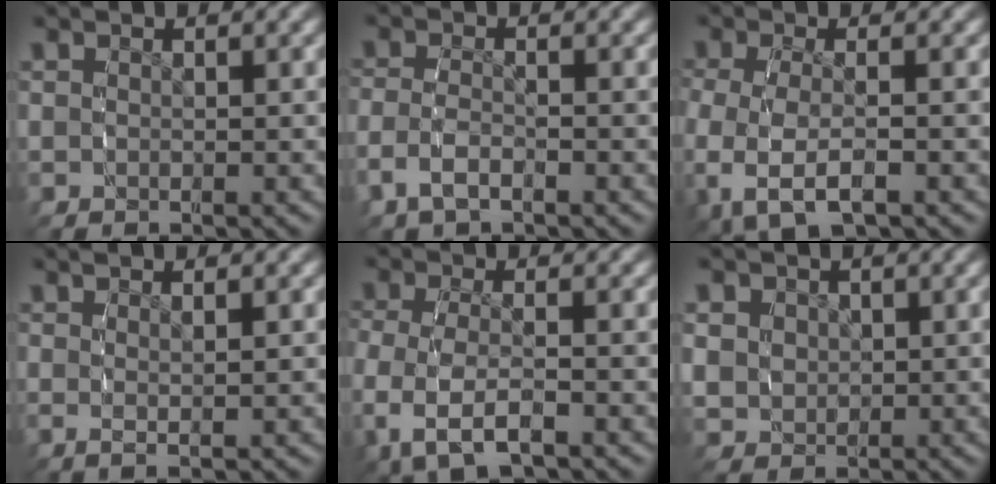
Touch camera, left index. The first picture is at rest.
{"total": 3.0, "force": [-1.6, 1.5, 1.9], "torque": [-0.052, -0.015, -0.021]}
{"total": 5.6, "force": [-1.4, 3.3, 4.3], "torque": [-0.116, -0.026, -0.006]}
{"total": 1.5, "force": [0.5, -0.4, 1.4], "torque": [-0.022, -0.004, 0.013]}
{"total": 4.9, "force": [-1.4, 2.8, 3.8], "torque": [-0.100, -0.022, -0.010]}
{"total": 4.8, "force": [0.4, 4.3, 2.0], "torque": [-0.052, -0.018, 0.018]}